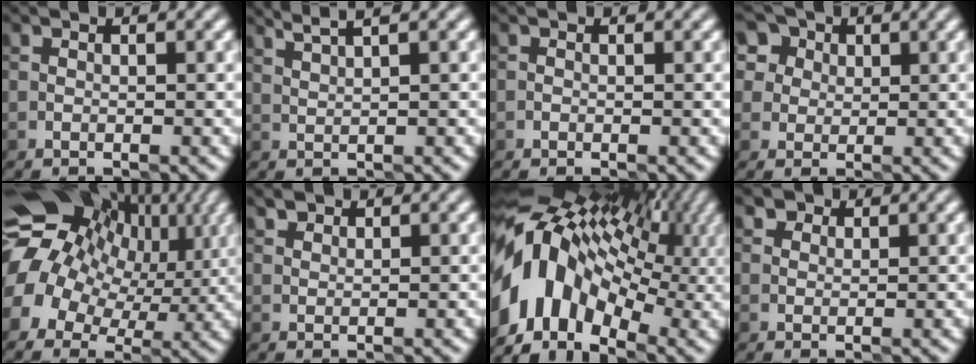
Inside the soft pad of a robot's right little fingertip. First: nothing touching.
{"total": 2.9, "force": [2.3, 0.6, 1.5], "torque": [-0.007, 0.012, 0.023]}
{"total": 0.0}
{"total": 6.8, "force": [3.6, 5.2, 2.5], "torque": [-0.035, 0.031, 0.038]}
{"total": 14.5, "force": [3.3, 11.4, 8.4], "torque": [-0.142, 0.018, 0.051]}
{"total": 1.6, "force": [1.4, 0.7, 0.4], "torque": [-0.002, 0.000, 0.015]}
{"total": 13.2, "force": [-0.3, 9.4, 9.4], "torque": [-0.176, 0.022, -0.011]}
{"total": 2.5, "force": [1.8, 1.5, 1.0], "torque": [-0.014, 0.004, 0.012]}